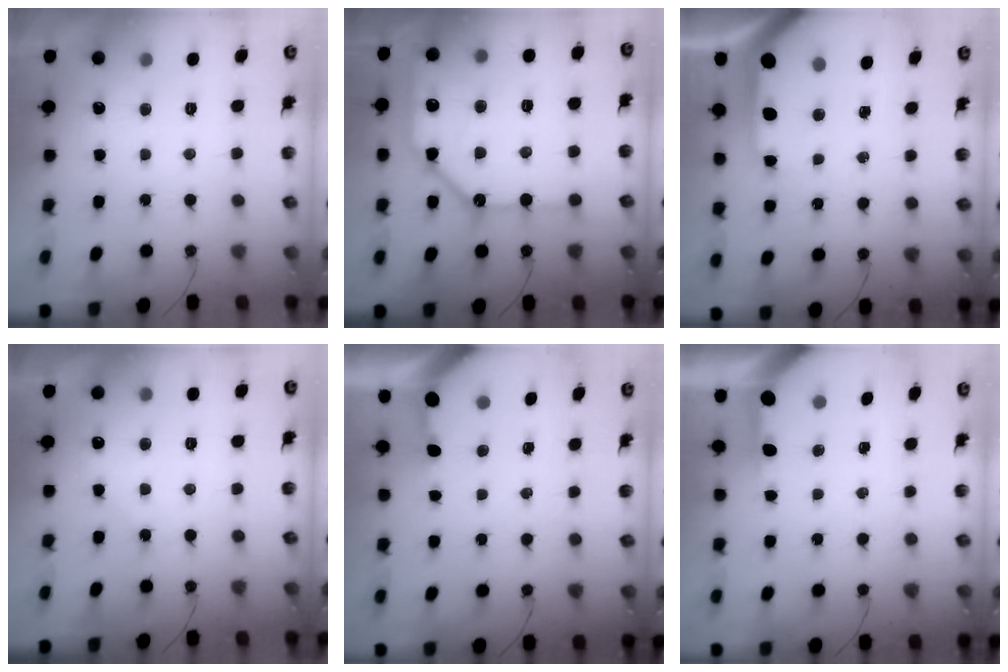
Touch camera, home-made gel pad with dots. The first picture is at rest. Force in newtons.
{"total": 19.5, "press": 19.4, "slide": 2.2}
{"total": 9.7, "press": 9.6, "slide": 1.0}
{"total": 3.8, "press": 3.7, "slide": 0.6}
{"total": 2.8, "press": 2.8, "slide": 0.2}
{"total": 3.5, "press": 3.5, "slide": 0.5}